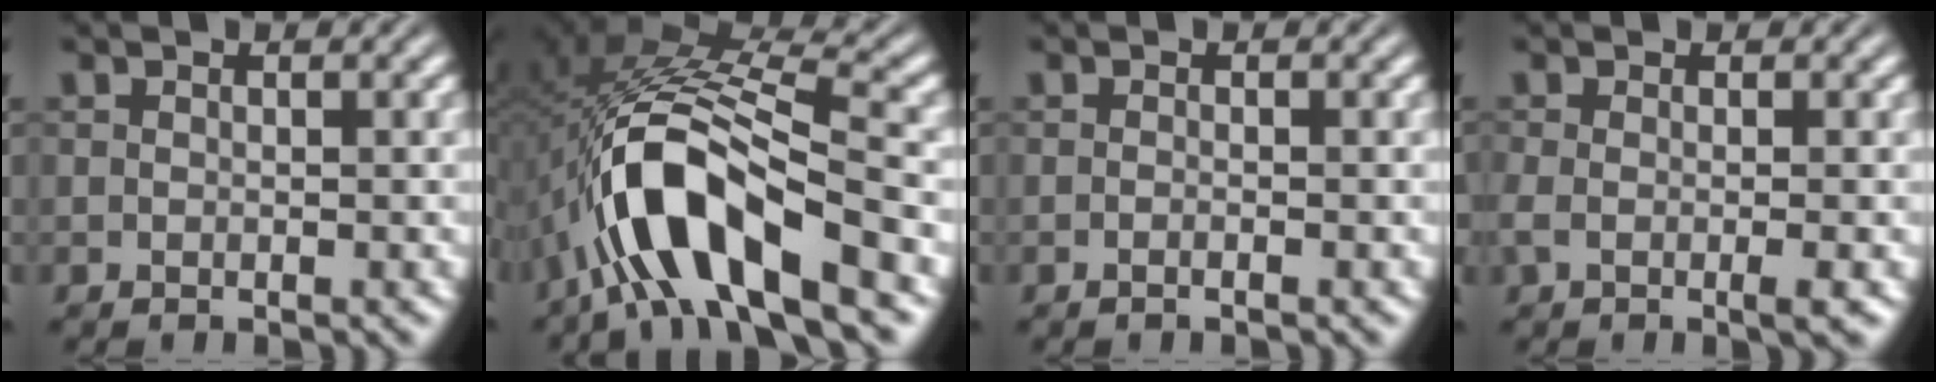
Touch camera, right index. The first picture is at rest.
{"total": 11.4, "force": [-1.8, 5.9, 9.5], "torque": [-0.203, -0.015, -0.027]}
{"total": 0.9, "force": [-0.8, -0.2, 0.4], "torque": [-0.008, 0.001, -0.015]}
{"total": 1.8, "force": [-0.8, -0.2, 1.6], "torque": [-0.036, -0.014, -0.007]}